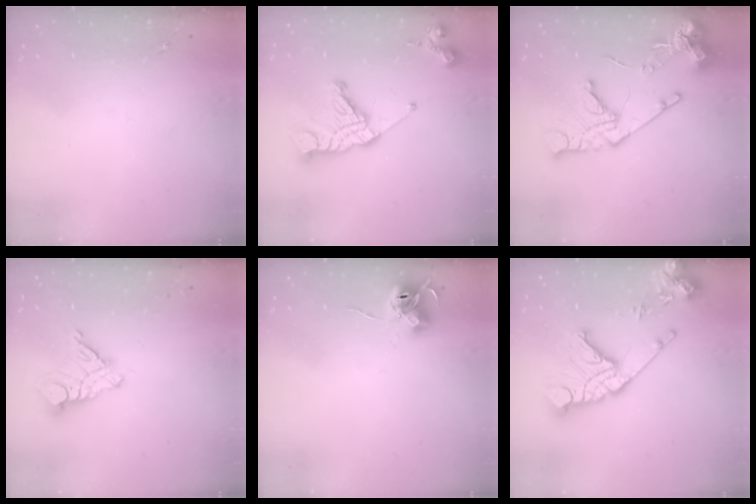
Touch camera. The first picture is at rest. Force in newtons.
{"total": 16.2, "press": 16.1, "slide": 1.6}
{"total": 16.4, "press": 16.3, "slide": 1.9}
{"total": 9.7, "press": 9.7, "slide": 1.1}
{"total": 8.7, "press": 8.7, "slide": 0.4}
{"total": 19.0, "press": 18.8, "slide": 2.3}